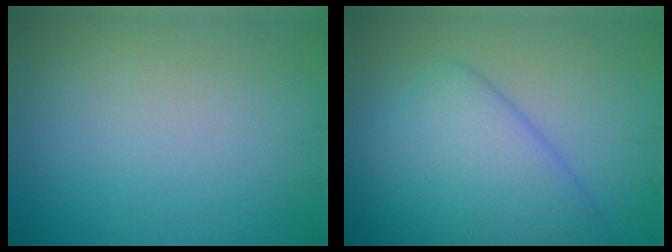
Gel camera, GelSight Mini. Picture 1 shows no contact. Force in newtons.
{"total": 7.2, "press": 7.2, "slide": 0.3}